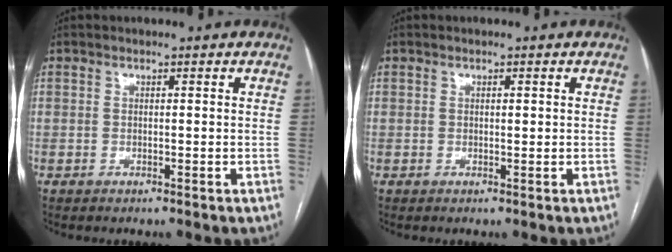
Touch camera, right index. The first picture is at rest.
{"total": 0.7, "force": [0.2, 0.2, 0.6], "torque": [-0.010, 0.000, 0.004]}